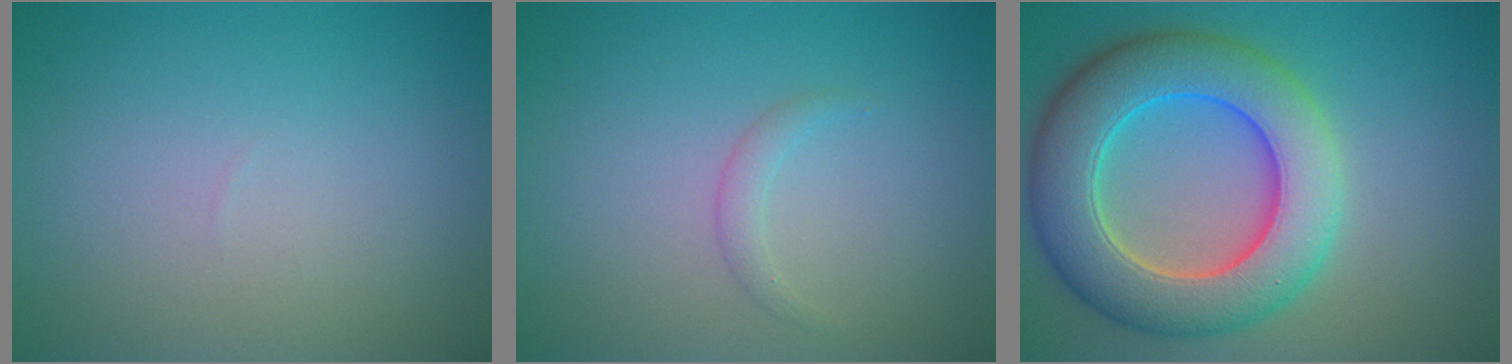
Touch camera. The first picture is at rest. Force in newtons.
{"total": 1.0, "press": 1.0, "slide": 0.1}
{"total": 9.7, "press": 9.7, "slide": 0.2}